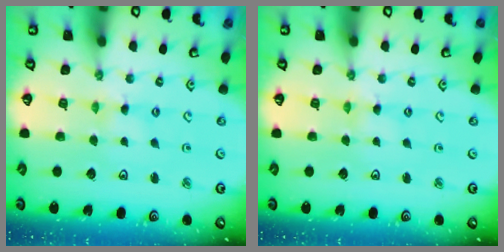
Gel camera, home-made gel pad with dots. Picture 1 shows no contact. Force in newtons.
{"total": 2.2, "press": 2.2, "slide": 0.4}